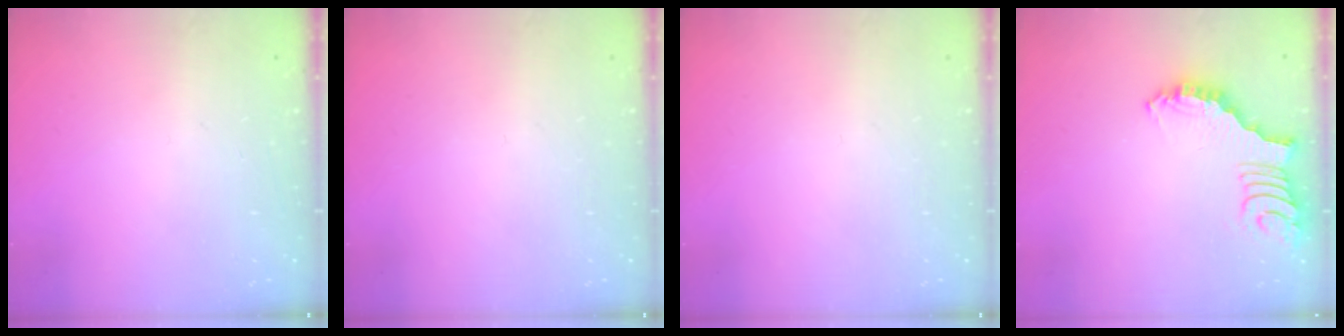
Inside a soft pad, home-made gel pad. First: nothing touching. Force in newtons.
{"total": 0.0}
{"total": 0.0}
{"total": 2.5, "press": 2.5, "slide": 0.5}